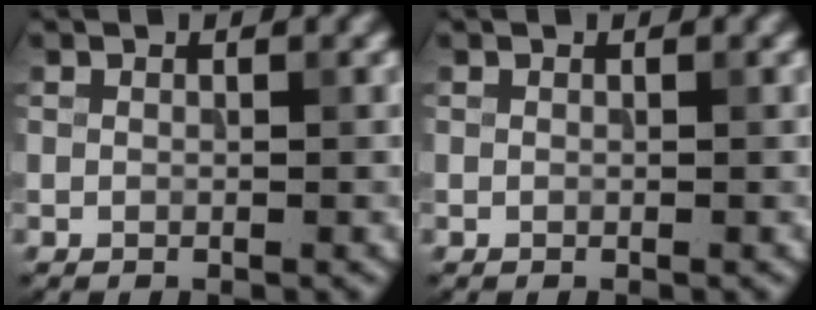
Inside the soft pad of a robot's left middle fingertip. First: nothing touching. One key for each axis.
{"total": 0.0}